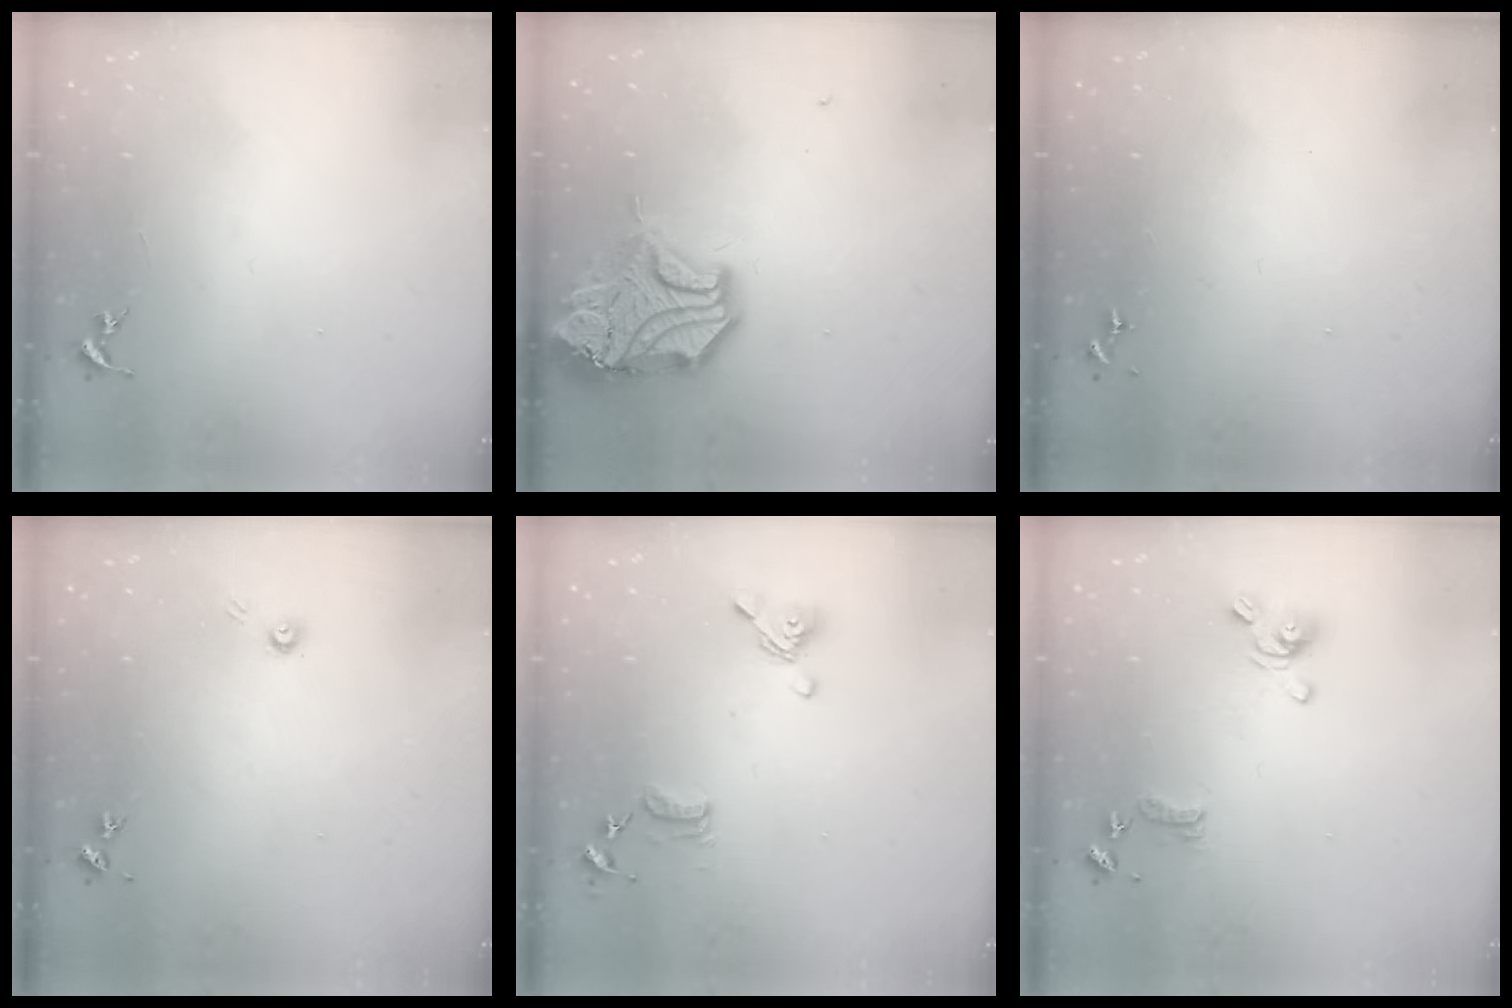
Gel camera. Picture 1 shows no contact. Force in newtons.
{"total": 18.1, "press": 17.9, "slide": 2.5}
{"total": 0.0}
{"total": 3.5, "press": 3.5, "slide": 0.4}
{"total": 12.9, "press": 12.8, "slide": 1.9}
{"total": 9.8, "press": 9.7, "slide": 1.7}